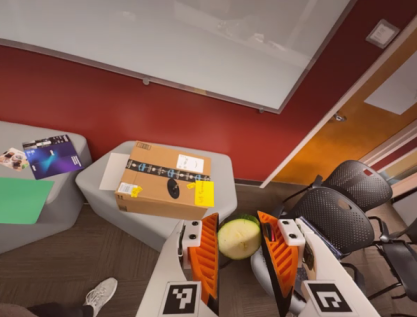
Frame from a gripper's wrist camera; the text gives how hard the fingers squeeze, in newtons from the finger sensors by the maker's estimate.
{"total": 11.0, "left": 11.5, "right": 10.5}